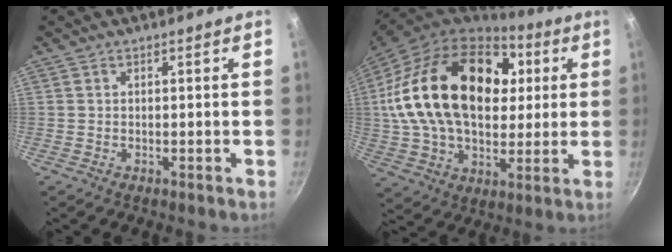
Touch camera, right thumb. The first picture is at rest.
{"total": 31.7, "force": [6.6, 20.8, 23.0], "torque": [-0.401, 0.019, 0.112]}